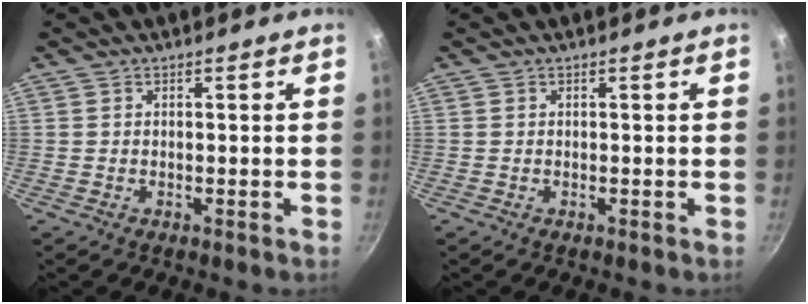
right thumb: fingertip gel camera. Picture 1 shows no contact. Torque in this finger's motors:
{"motor_torque": [0.00, 0.00, -0.11, 0.10, 0.00]}